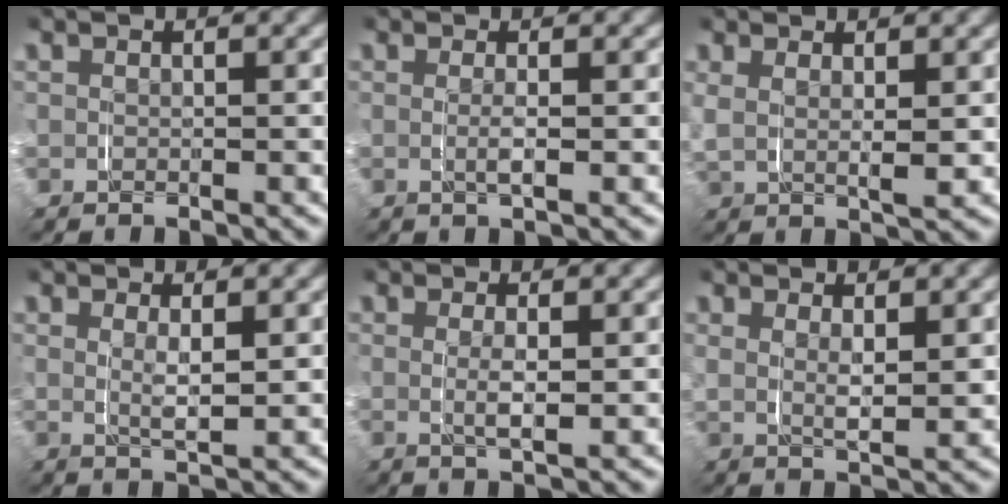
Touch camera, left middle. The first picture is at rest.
{"total": 1.3, "force": [-0.1, -0.2, 1.2], "torque": [-0.024, -0.005, 0.001]}
{"total": 2.8, "force": [1.1, 1.4, 2.1], "torque": [-0.058, -0.007, 0.026]}
{"total": 2.2, "force": [0.7, 0.3, 2.1], "torque": [-0.039, -0.009, 0.017]}
{"total": 1.9, "force": [0.1, 0.0, 1.9], "torque": [-0.034, -0.007, 0.007]}
{"total": 2.4, "force": [1.2, 0.5, 2.0], "torque": [-0.045, -0.011, 0.025]}